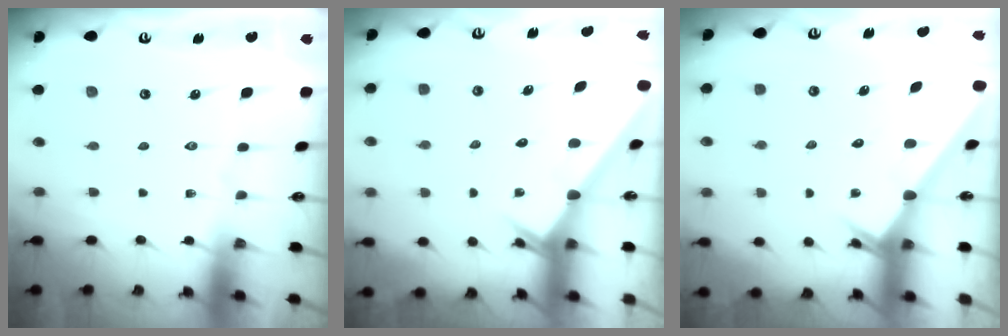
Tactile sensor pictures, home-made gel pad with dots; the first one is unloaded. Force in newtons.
{"total": 2.3, "press": 2.3, "slide": 0.2}
{"total": 2.6, "press": 2.6, "slide": 0.1}